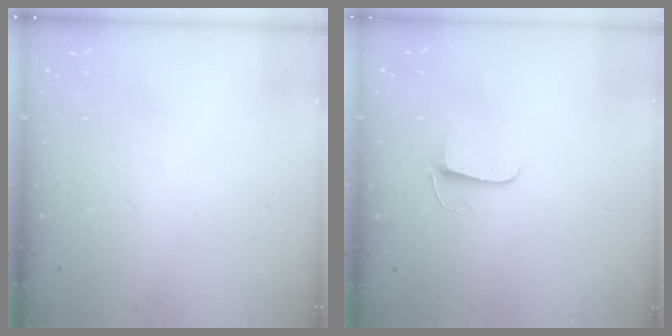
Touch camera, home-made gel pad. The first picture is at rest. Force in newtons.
{"total": 5.5, "press": 5.5, "slide": 0.5}